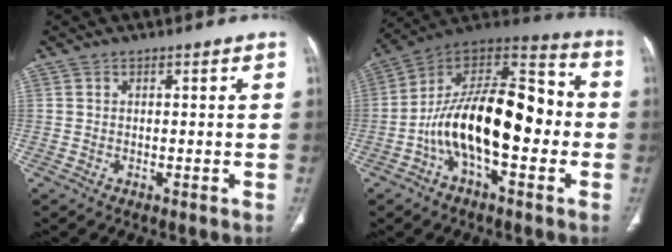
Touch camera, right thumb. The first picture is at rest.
{"total": 22.0, "force": [-3.5, 10.5, 18.9], "torque": [-0.296, 0.058, -0.063]}